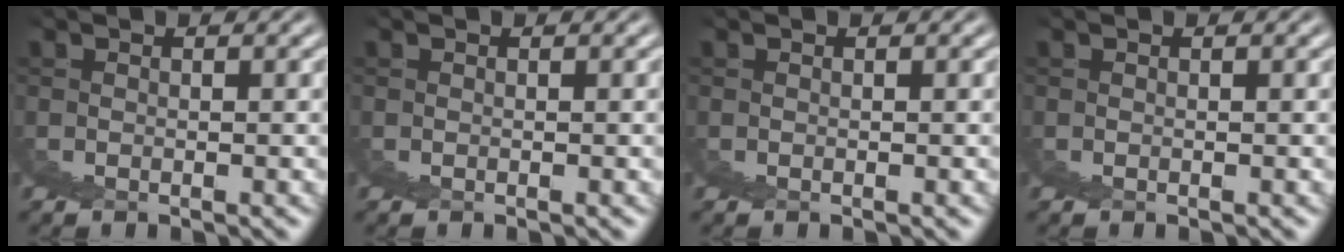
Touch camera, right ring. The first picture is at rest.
{"total": 0.0}
{"total": 0.0}
{"total": 0.0}